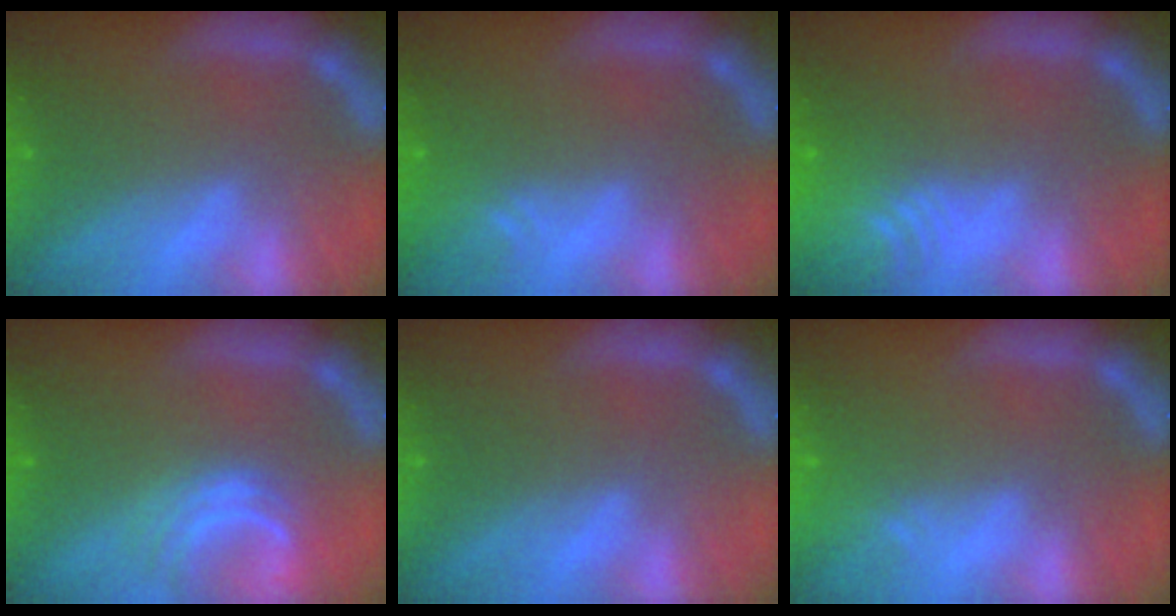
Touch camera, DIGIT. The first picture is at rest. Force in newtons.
{"total": 2.4}
{"total": 8.0}
{"total": 4.0}
{"total": 0.0}
{"total": 1.5}